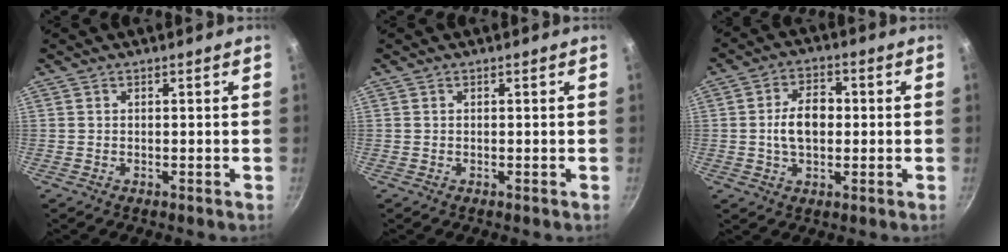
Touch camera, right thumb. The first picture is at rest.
{"total": 0.0}
{"total": 8.4, "force": [0.0, 5.4, 6.4], "torque": [-0.088, 0.016, -0.006]}